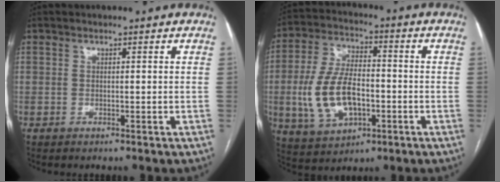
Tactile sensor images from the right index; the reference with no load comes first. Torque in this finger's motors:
{"motor_torque": [1.13, -0.82, 0.41, 0.21]}